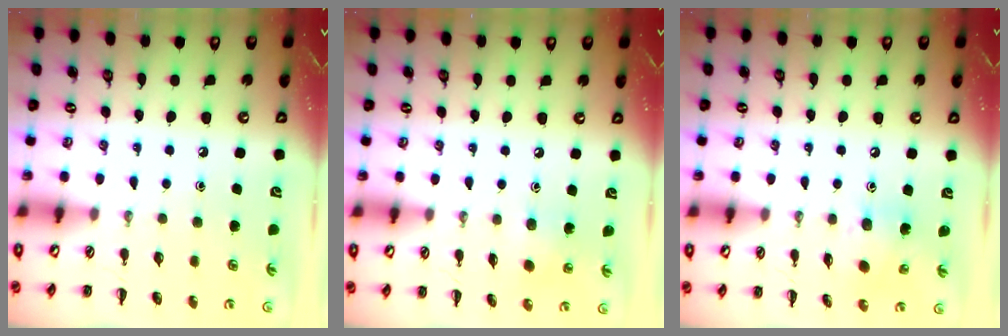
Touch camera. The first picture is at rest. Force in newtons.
{"total": 4.6, "press": 4.5, "slide": 0.9}
{"total": 8.6, "press": 8.6, "slide": 1.1}